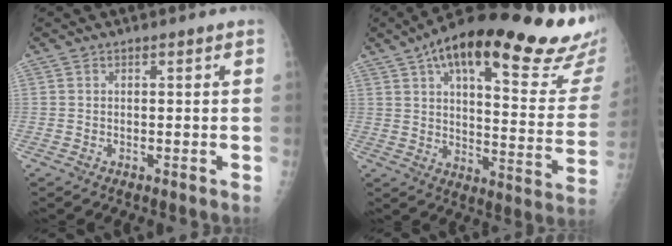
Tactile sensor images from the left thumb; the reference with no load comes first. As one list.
[{"total": 33.0, "force": [20.5, 9.5, 24.0], "torque": [-0.294, -0.040, 0.281]}]